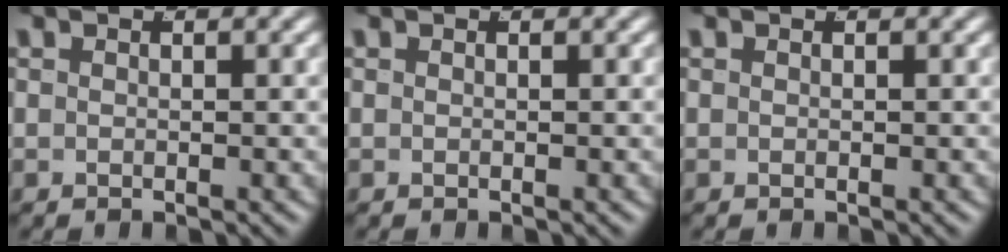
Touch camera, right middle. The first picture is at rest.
{"total": 0.0}
{"total": 0.0}